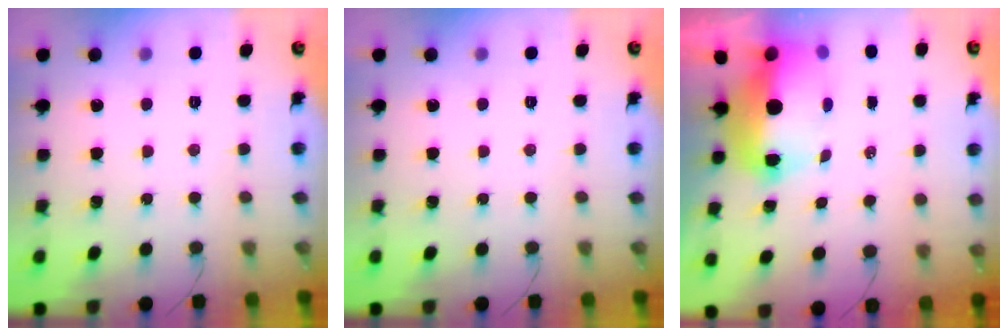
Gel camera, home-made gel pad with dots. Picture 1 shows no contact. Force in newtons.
{"total": 0.0}
{"total": 11.8, "press": 11.5, "slide": 2.3}